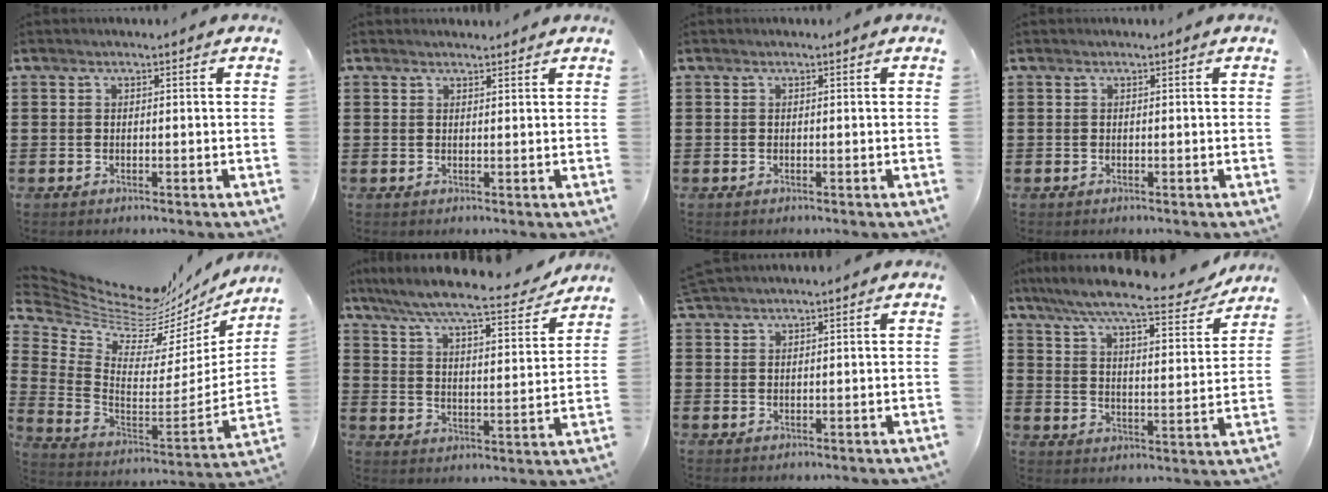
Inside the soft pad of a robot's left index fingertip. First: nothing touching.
{"total": 1.3, "force": [1.2, 0.4, 0.0], "torque": [-0.003, 0.001, 0.024]}
{"total": 0.0}
{"total": 0.0}
{"total": 7.0, "force": [6.4, 2.1, 1.8], "torque": [-0.078, -0.067, 0.108]}
{"total": 8.4, "force": [7.5, 0.1, 3.7], "torque": [-0.103, -0.046, 0.125]}
{"total": 1.7, "force": [1.6, -0.1, 0.3], "torque": [-0.009, 0.000, 0.032]}
{"total": 9.6, "force": [8.3, 0.3, 4.7], "torque": [-0.116, -0.047, 0.137]}